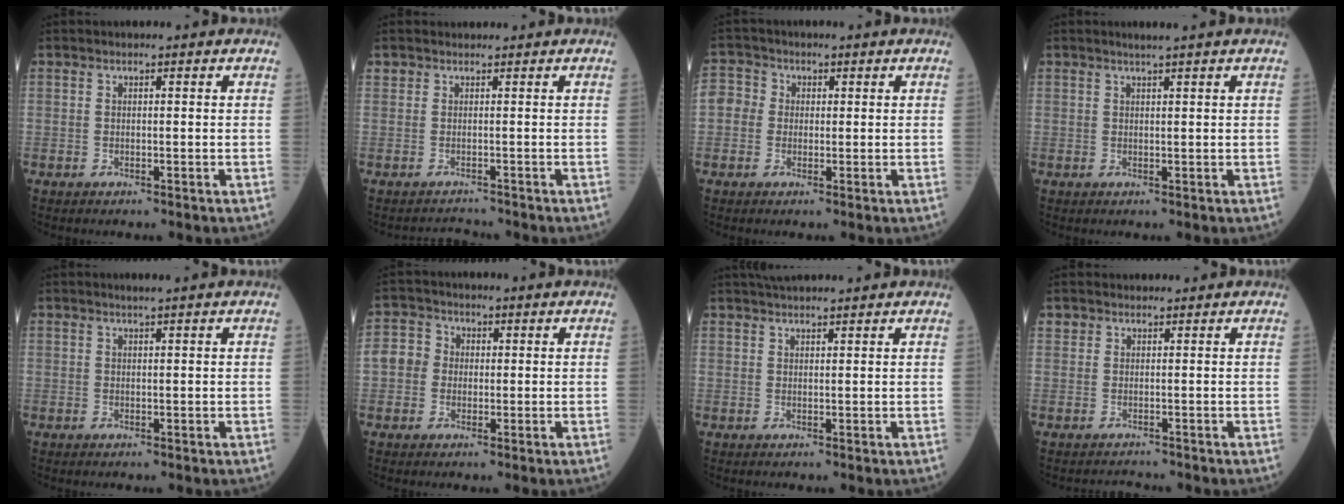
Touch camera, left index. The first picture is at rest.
{"total": 1.0, "force": [-0.5, 0.6, -0.6], "torque": [0.001, 0.001, -0.005]}
{"total": 4.8, "force": [0.1, 4.6, 1.5], "torque": [-0.034, 0.019, -0.003]}
{"total": 1.8, "force": [1.4, -0.5, 0.9], "torque": [-0.015, 0.001, 0.029]}
{"total": 1.1, "force": [0.9, -0.4, 0.5], "torque": [-0.015, -0.003, 0.021]}
{"total": 4.8, "force": [-0.1, 4.6, 1.4], "torque": [-0.033, 0.019, -0.005]}
{"total": 3.8, "force": [3.5, 0.3, 1.4], "torque": [-0.016, 0.036, 0.066]}
{"total": 0.9, "force": [0.0, 0.8, -0.2], "torque": [-0.006, 0.009, 0.001]}